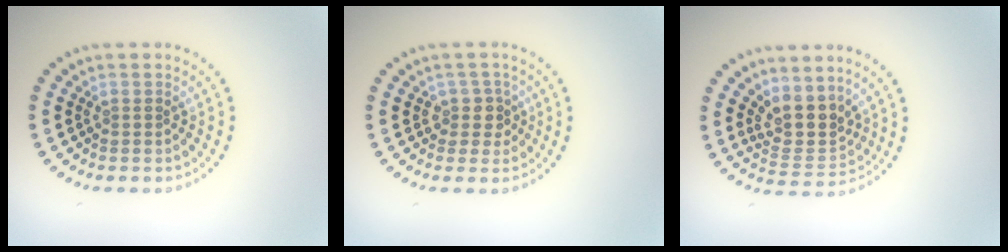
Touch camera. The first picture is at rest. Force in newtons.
{"total": 2.0, "press": 1.6, "slide": 1.2}
{"total": 3.7, "press": 2.9, "slide": 2.3}